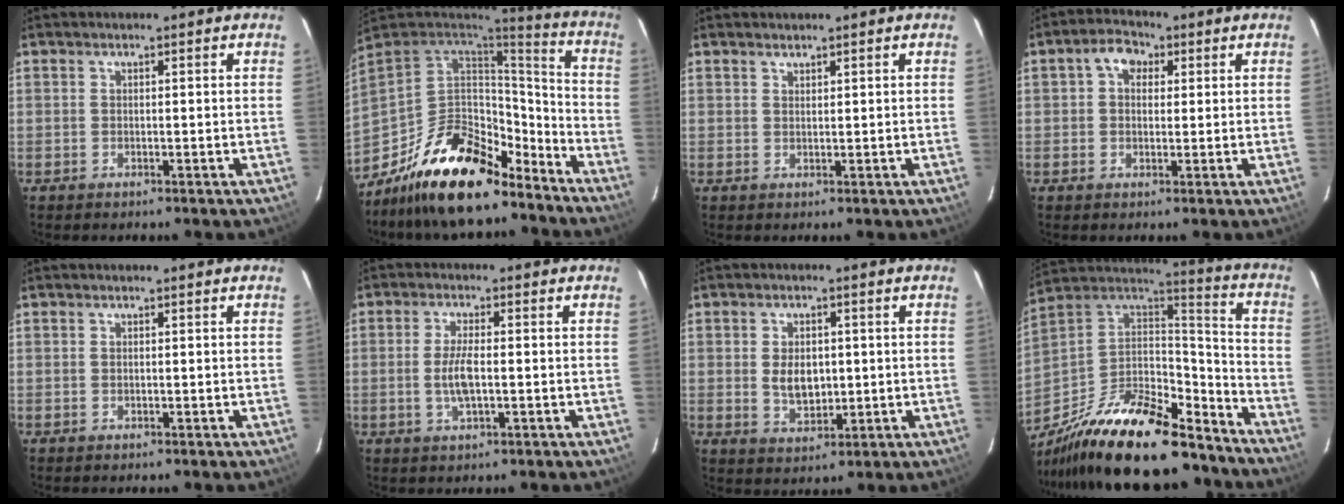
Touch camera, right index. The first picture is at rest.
{"total": 21.7, "force": [-15.1, 9.6, 12.1], "torque": [-0.242, 0.007, -0.245]}
{"total": 0.8, "force": [0.8, 0.2, 0.1], "torque": [-0.002, 0.001, 0.016]}
{"total": 4.5, "force": [1.2, 3.5, 2.5], "torque": [-0.044, 0.021, 0.018]}
{"total": 0.0}
{"total": 4.9, "force": [-0.8, 1.4, 4.7], "torque": [-0.092, -0.001, -0.013]}
{"total": 6.4, "force": [-0.1, 4.1, 4.9], "torque": [-0.091, -0.003, 0.006]}
{"total": 31.0, "force": [-22.8, 10.8, 18.1], "torque": [-0.340, -0.011, -0.357]}